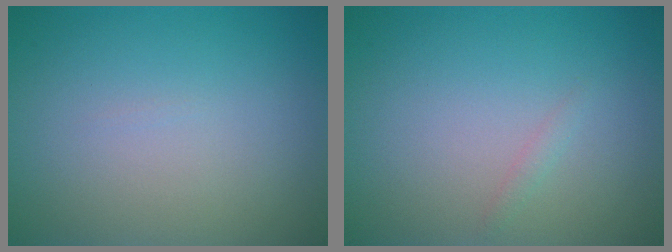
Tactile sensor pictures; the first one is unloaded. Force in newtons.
{"total": 0.7, "press": 0.7, "slide": 0.0}